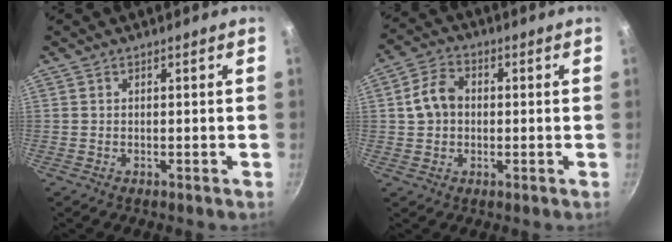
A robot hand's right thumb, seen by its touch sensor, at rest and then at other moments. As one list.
[{"total": 6.8, "force": [0.3, 5.3, 4.2], "torque": [-0.061, 0.021, -0.002]}]